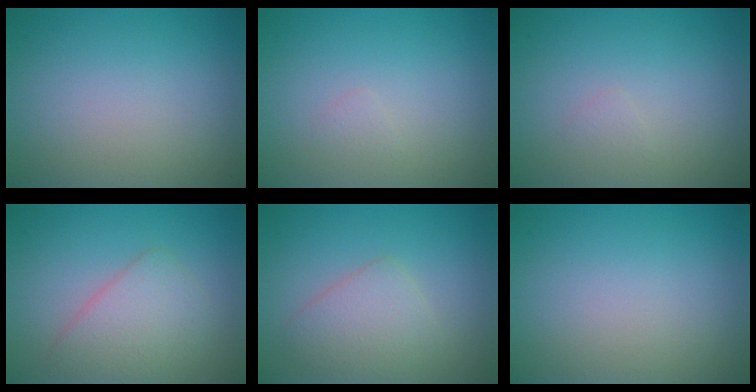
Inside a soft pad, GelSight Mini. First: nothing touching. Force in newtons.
{"total": 0.5, "press": 0.5, "slide": 0.0}
{"total": 0.5, "press": 0.5, "slide": 0.0}
{"total": 3.5, "press": 3.5, "slide": 0.3}
{"total": 3.1, "press": 3.1, "slide": 0.2}
{"total": 0.0}